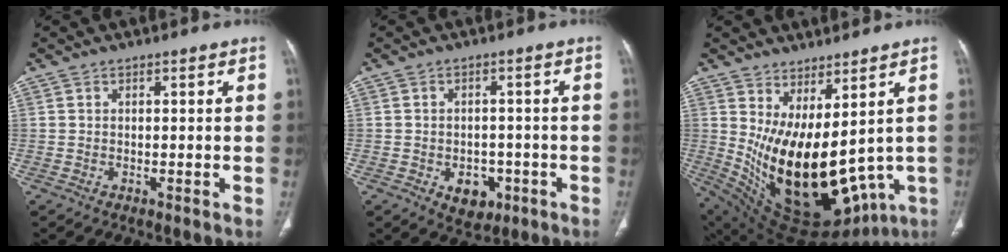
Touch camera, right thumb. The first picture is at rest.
{"total": 5.8, "force": [-2.3, 4.2, 3.3], "torque": [-0.024, 0.012, -0.022]}
{"total": 21.8, "force": [1.5, 10.7, 18.9], "torque": [-0.300, -0.053, 0.072]}